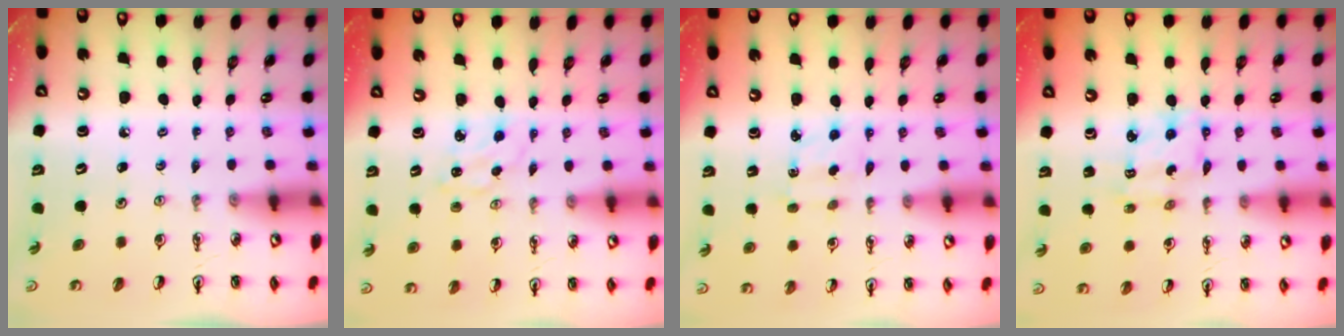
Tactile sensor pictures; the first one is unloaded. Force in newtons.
{"total": 1.5, "press": 1.4, "slide": 0.4}
{"total": 1.7, "press": 1.5, "slide": 0.8}
{"total": 6.4, "press": 6.4, "slide": 0.3}